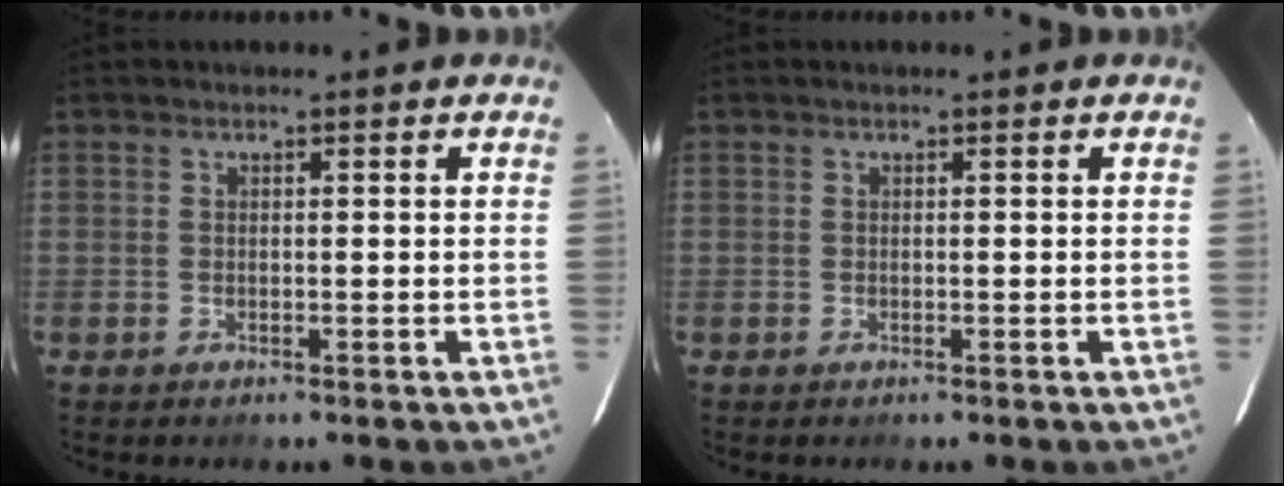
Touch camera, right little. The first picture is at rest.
{"total": 0.0}